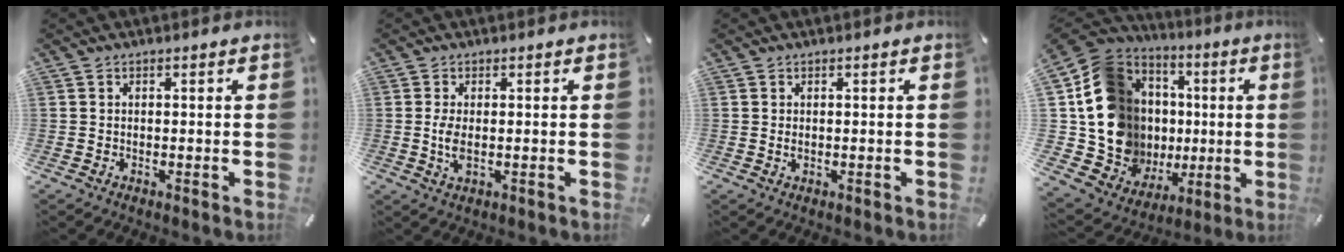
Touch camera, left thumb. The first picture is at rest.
{"total": 4.0, "force": [-0.1, 1.6, 3.6], "torque": [-0.088, -0.006, -0.008]}
{"total": 0.8, "force": [0.0, 0.4, 0.7], "torque": [-0.014, 0.000, 0.000]}
{"total": 17.7, "force": [1.2, 15.8, 8.0], "torque": [-0.169, -0.034, 0.051]}